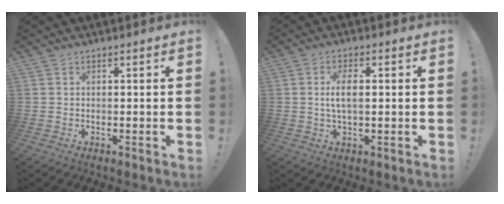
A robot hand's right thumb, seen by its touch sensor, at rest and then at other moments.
{"total": 5.6, "force": [0.6, 2.4, 5.0], "torque": [-0.086, 0.005, 0.008]}